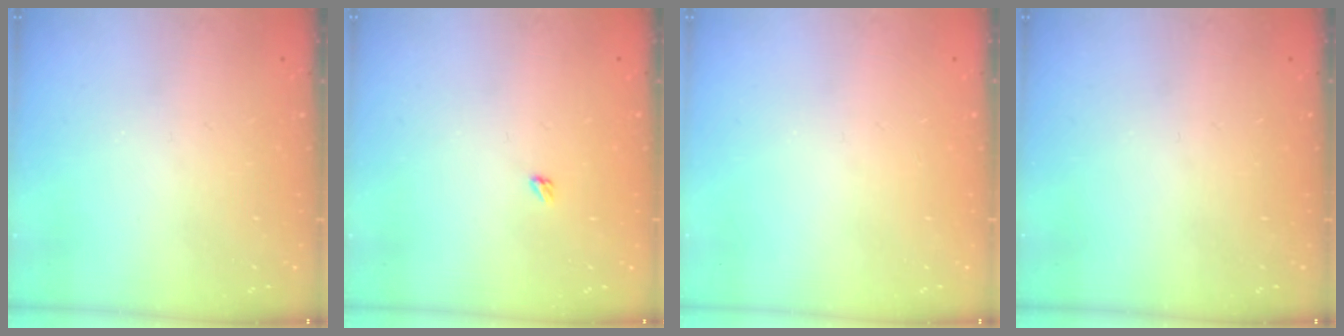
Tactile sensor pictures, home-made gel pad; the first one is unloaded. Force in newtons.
{"total": 2.4, "press": 2.4, "slide": 0.4}
{"total": 0.0}
{"total": 0.0}